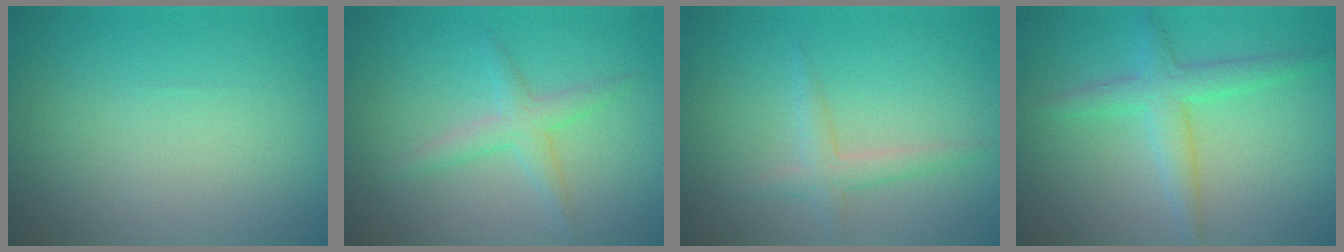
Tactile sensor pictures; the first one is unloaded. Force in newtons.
{"total": 2.1, "press": 2.1, "slide": 0.1}
{"total": 2.3, "press": 2.3, "slide": 0.1}
{"total": 3.1, "press": 3.1, "slide": 0.2}